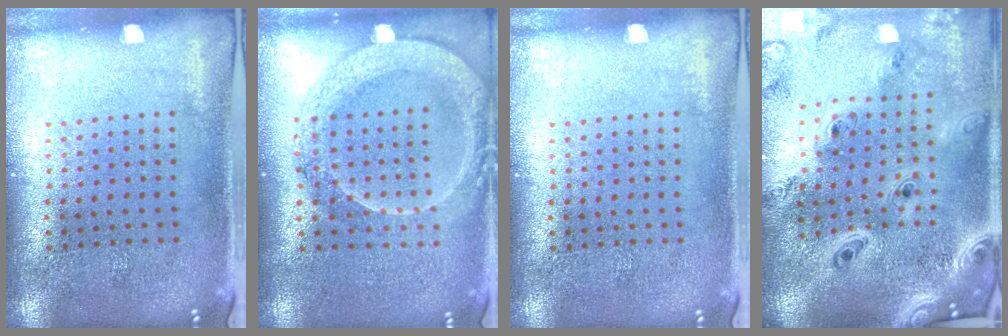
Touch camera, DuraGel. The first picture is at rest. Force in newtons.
{"total": 1.9, "press": 1.8, "slide": 0.6}
{"total": 0.0}
{"total": 3.9, "press": 3.0, "slide": 2.5}